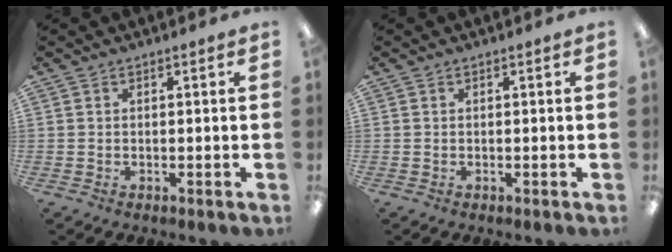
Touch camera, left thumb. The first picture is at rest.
{"total": 0.0}